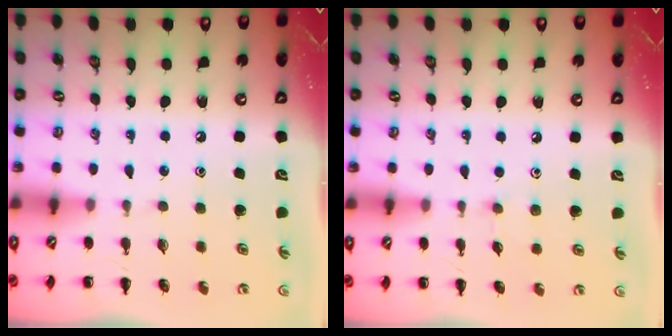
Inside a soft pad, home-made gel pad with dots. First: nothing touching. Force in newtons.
{"total": 3.3, "press": 3.0, "slide": 1.4}